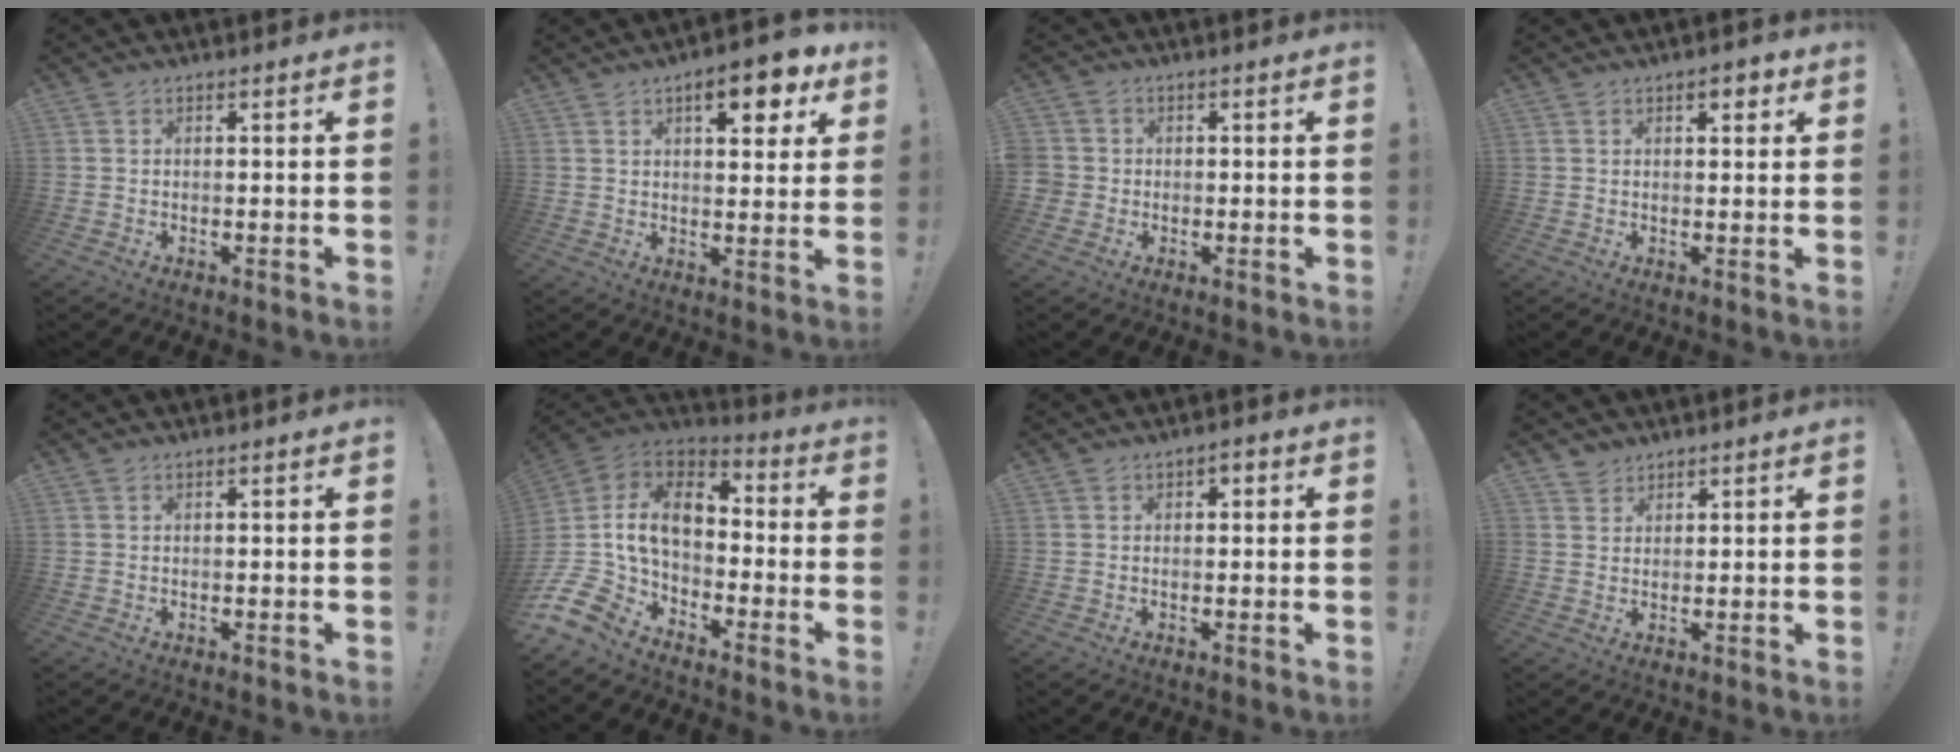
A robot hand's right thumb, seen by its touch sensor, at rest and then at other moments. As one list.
[{"total": 10.3, "force": [5.2, 4.0, 7.9], "torque": [-0.091, -0.021, 0.080]}, {"total": 2.8, "force": [-0.5, 2.7, 0.7], "torque": [-0.013, 0.007, -0.009]}, {"total": 3.2, "force": [1.6, 1.6, 2.3], "torque": [-0.021, -0.005, 0.022]}, {"total": 0.0}, {"total": 13.7, "force": [-1.2, 8.1, 11.0], "torque": [-0.233, 0.006, -0.021]}, {"total": 1.5, "force": [-0.4, 1.2, 0.7], "torque": [-0.012, 0.007, -0.010]}, {"total": 2.8, "force": [2.3, 1.6, 0.2], "torque": [0.004, -0.014, 0.042]}]